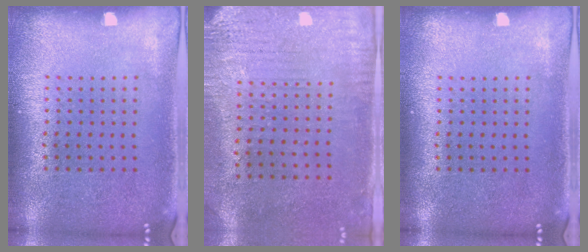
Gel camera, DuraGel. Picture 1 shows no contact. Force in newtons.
{"total": 3.2, "press": 2.5, "slide": 1.9}
{"total": 0.0}